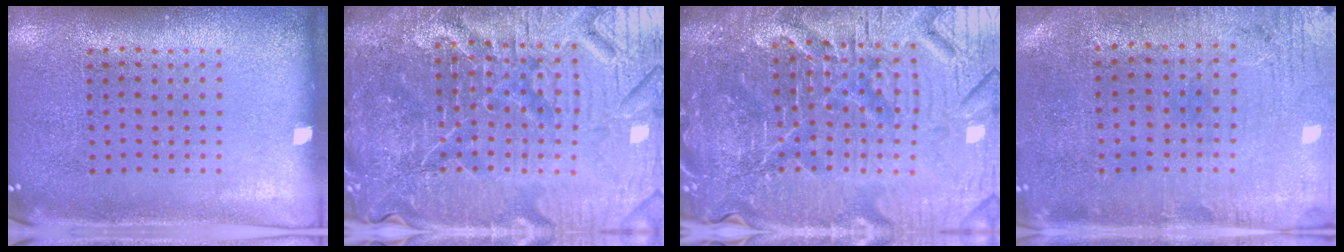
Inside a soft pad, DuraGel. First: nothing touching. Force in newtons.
{"total": 7.1, "press": 6.3, "slide": 3.3}
{"total": 7.2, "press": 6.4, "slide": 3.4}
{"total": 0.6, "press": 0.4, "slide": 0.5}